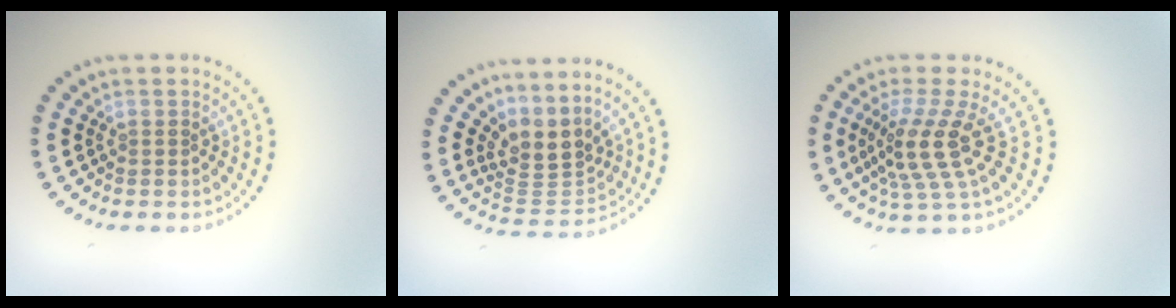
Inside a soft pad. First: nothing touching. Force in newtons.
{"total": 3.5, "press": 2.6, "slide": 2.4}
{"total": 4.3, "press": 3.0, "slide": 3.0}